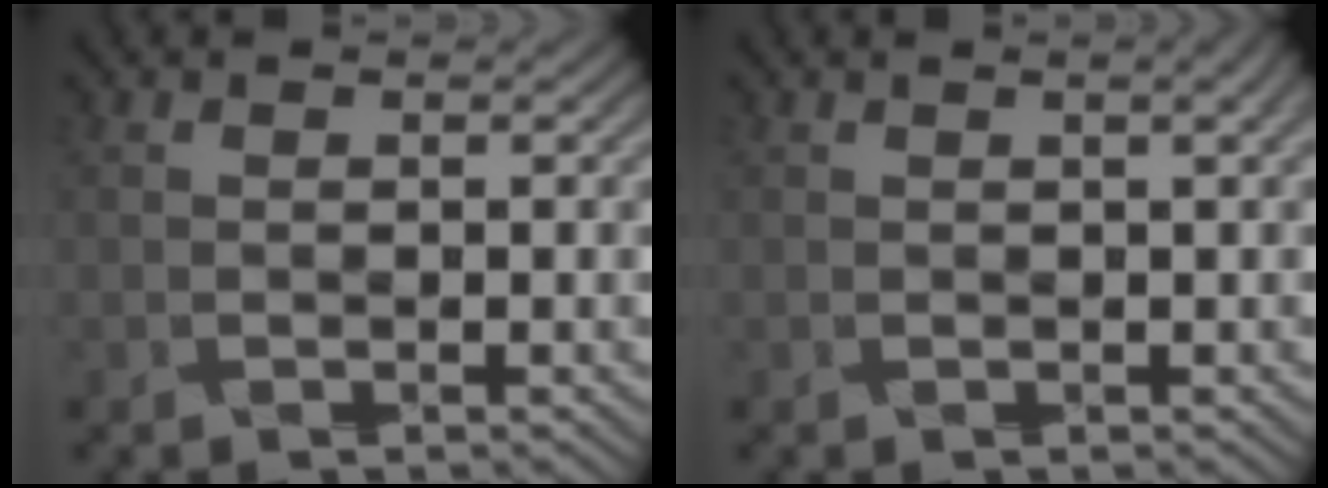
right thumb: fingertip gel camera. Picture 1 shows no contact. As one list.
[{"total": 1.8, "force": [0.3, 0.7, 1.7], "torque": [-0.039, -0.004, 0.011]}]